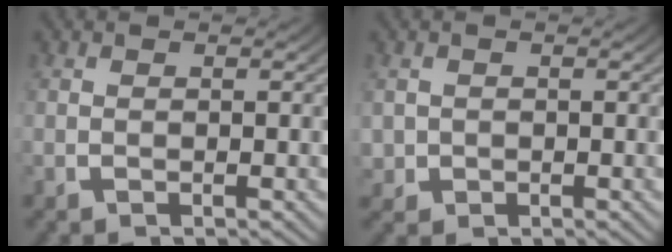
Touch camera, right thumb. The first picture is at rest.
{"total": 2.0, "force": [-0.2, 1.9, 0.5], "torque": [-0.016, -0.017, 0.004]}